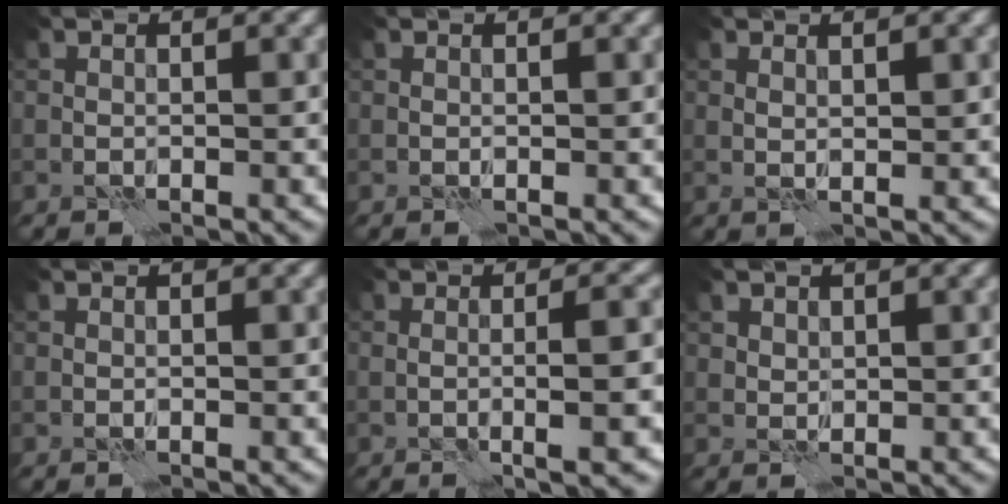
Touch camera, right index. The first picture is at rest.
{"total": 0.0}
{"total": 1.1, "force": [0.6, 0.2, 0.9], "torque": [-0.016, -0.003, 0.011]}
{"total": 0.0}
{"total": 4.3, "force": [-0.5, 1.0, 4.2], "torque": [-0.054, 0.006, -0.009]}
{"total": 1.2, "force": [0.7, 0.9, 0.4], "torque": [-0.006, -0.003, 0.015]}